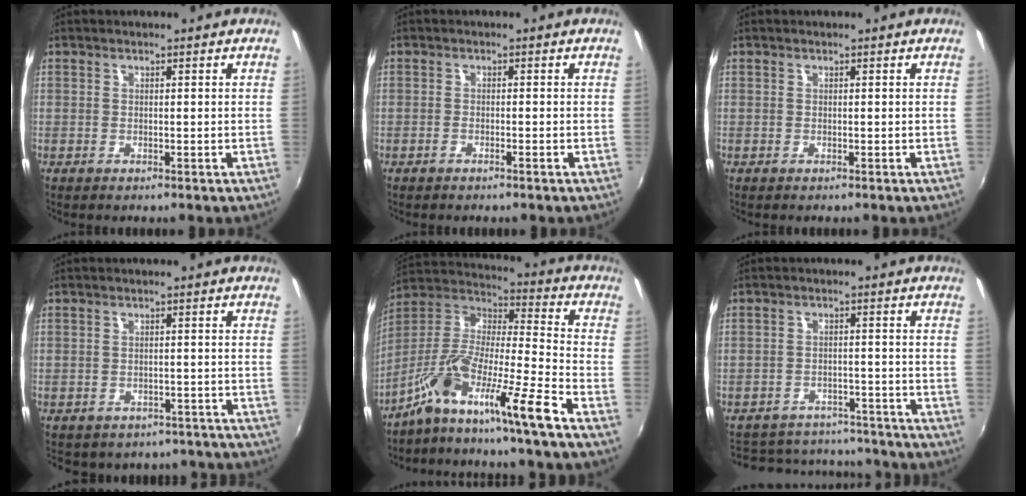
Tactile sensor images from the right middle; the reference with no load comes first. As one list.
[{"total": 1.1, "force": [-1.0, 0.1, 0.6], "torque": [-0.021, 0.003, -0.023]}, {"total": 0.0}, {"total": 10.1, "force": [-8.5, 4.8, 2.5], "torque": [-0.057, 0.003, -0.095]}, {"total": 14.9, "force": [-10.6, -1.3, 10.4], "torque": [-0.181, -0.020, -0.203]}, {"total": 16.4, "force": [-14.0, 7.1, 4.9], "torque": [-0.121, 0.030, -0.177]}]